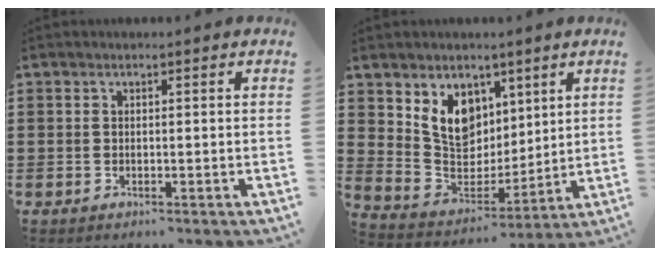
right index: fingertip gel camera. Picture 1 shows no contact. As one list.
[{"total": 9.1, "force": [5.0, 6.9, 3.1], "torque": [-0.092, -0.015, 0.101]}]